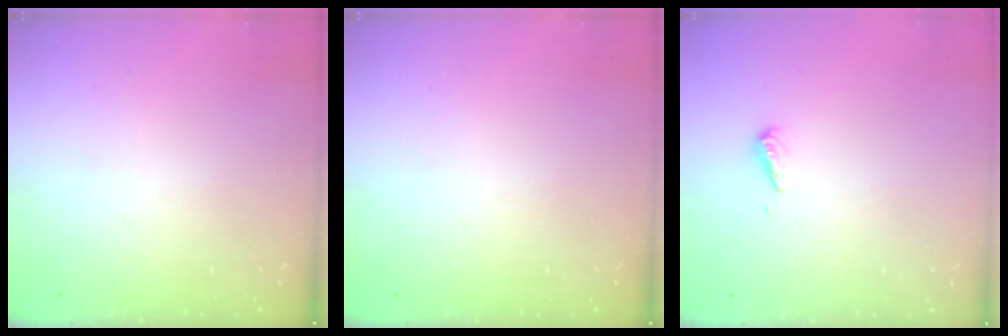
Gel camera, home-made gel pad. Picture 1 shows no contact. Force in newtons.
{"total": 0.0}
{"total": 3.0, "press": 3.0, "slide": 0.2}